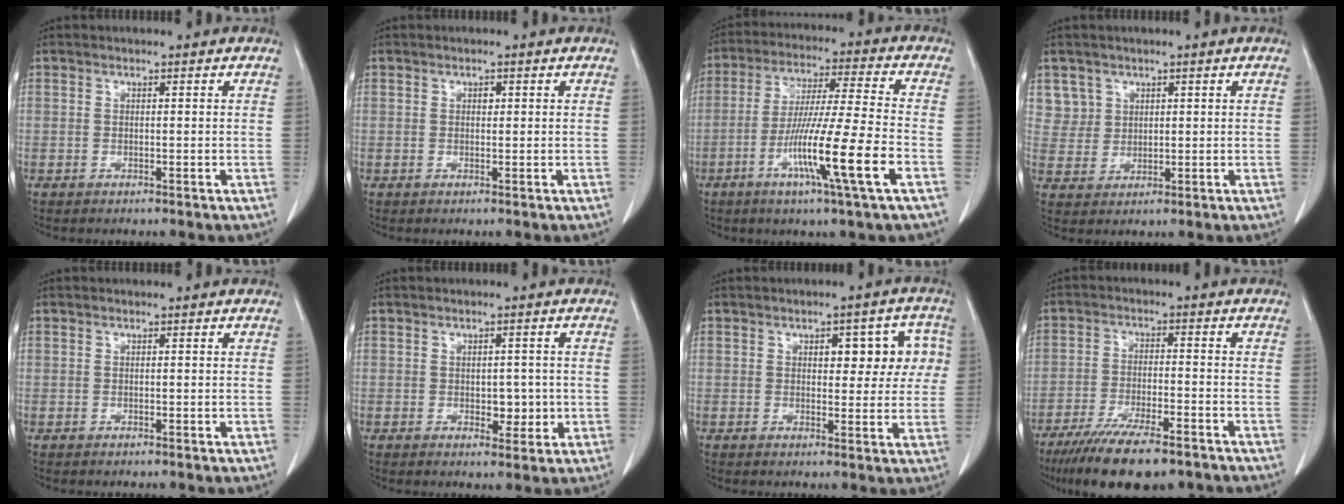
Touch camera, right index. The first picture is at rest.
{"total": 0.8, "force": [0.3, 0.5, 0.5], "torque": [-0.005, 0.000, 0.003]}
{"total": 14.4, "force": [-5.6, -1.1, 13.3], "torque": [-0.245, -0.019, -0.103]}
{"total": 4.3, "force": [2.3, 3.6, -0.4], "torque": [0.019, 0.001, 0.048]}
{"total": 0.0}
{"total": 3.6, "force": [-0.4, 2.3, 2.7], "torque": [-0.028, 0.001, 0.001]}
{"total": 7.7, "force": [2.1, 3.6, 6.5], "torque": [-0.061, 0.028, 0.023]}
{"total": 13.3, "force": [-10.0, 3.0, 8.2], "torque": [-0.136, -0.024, -0.163]}